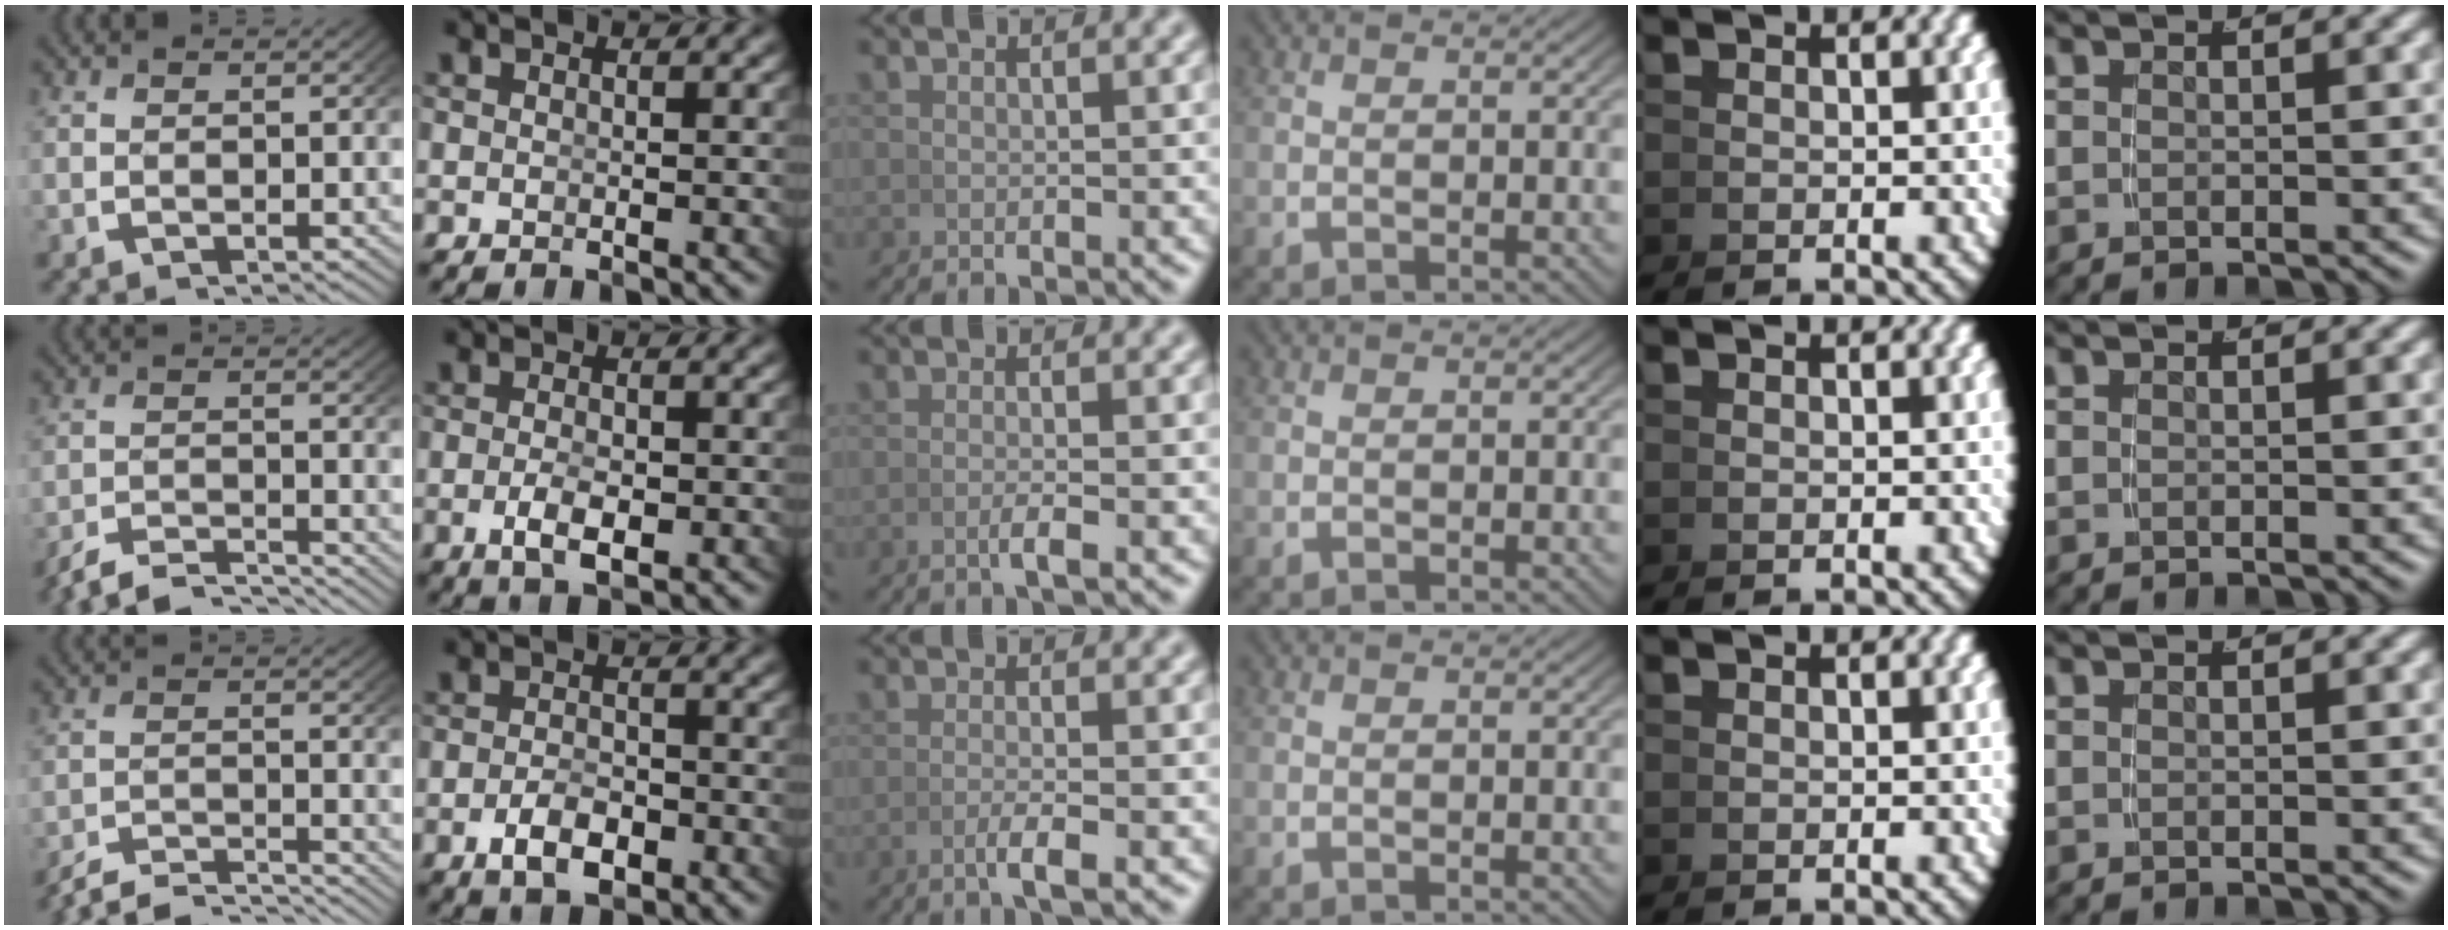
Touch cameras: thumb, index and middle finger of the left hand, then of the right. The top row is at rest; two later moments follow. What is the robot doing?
{"motion": "grasp_and_lifting", "object": "photo album"}